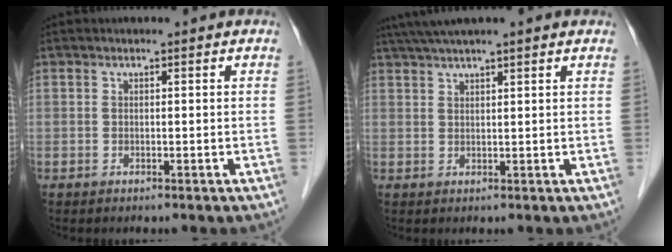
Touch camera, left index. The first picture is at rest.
{"total": 7.3, "force": [5.9, -0.1, 4.3], "torque": [-0.076, 0.046, 0.094]}